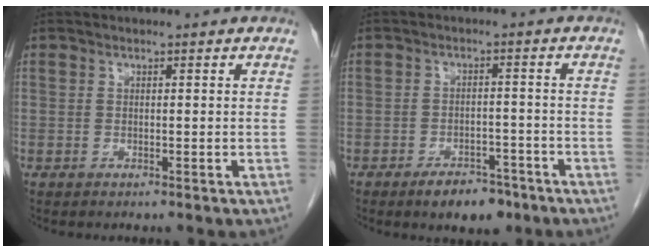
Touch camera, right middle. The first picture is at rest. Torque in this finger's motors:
{"motor_torque": [0.59, -0.35, 0.09, 0.06]}